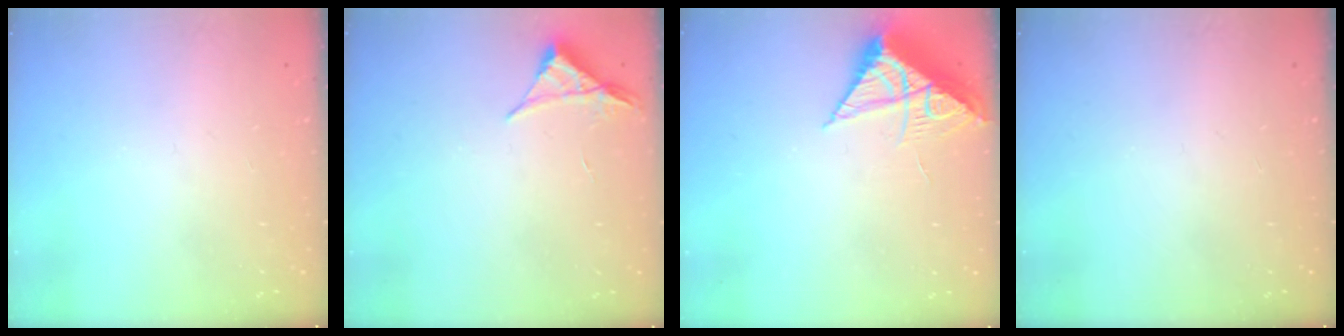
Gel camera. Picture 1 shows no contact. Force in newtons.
{"total": 3.4, "press": 3.4, "slide": 0.6}
{"total": 8.3, "press": 8.3, "slide": 0.3}
{"total": 0.0}